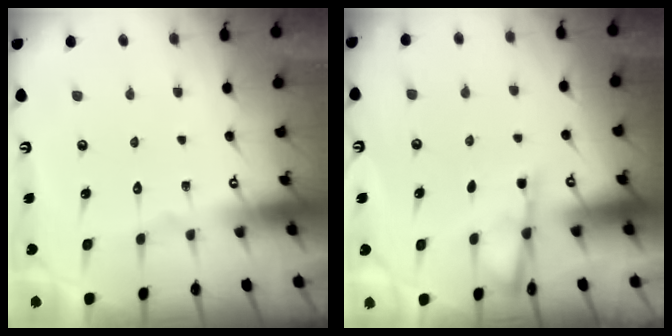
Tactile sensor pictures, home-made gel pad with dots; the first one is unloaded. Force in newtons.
{"total": 3.9, "press": 3.9, "slide": 0.4}